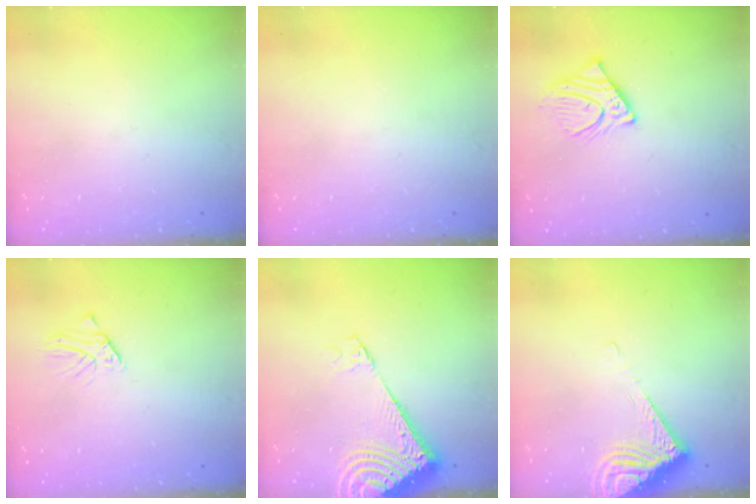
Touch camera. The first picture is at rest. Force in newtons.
{"total": 0.0}
{"total": 7.8, "press": 7.8, "slide": 0.5}
{"total": 0.0}
{"total": 9.4, "press": 9.3, "slide": 1.3}
{"total": 9.1, "press": 9.0, "slide": 0.7}